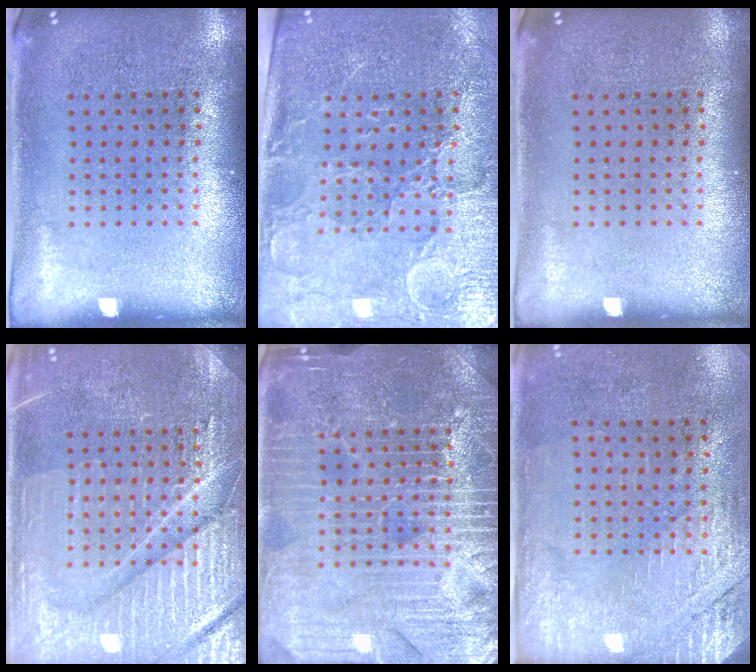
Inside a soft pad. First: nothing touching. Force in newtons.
{"total": 3.5, "press": 3.3, "slide": 1.1}
{"total": 0.0}
{"total": 4.4, "press": 4.3, "slide": 0.6}
{"total": 5.1, "press": 5.0, "slide": 0.6}
{"total": 2.7, "press": 2.4, "slide": 1.2}